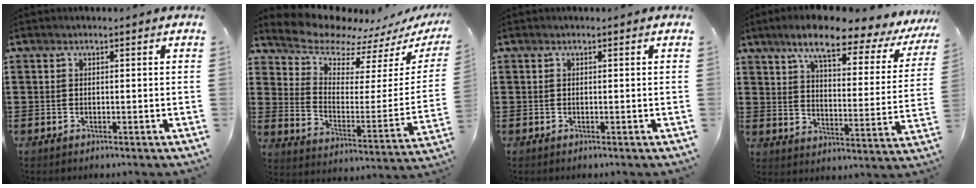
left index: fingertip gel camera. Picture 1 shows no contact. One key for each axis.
{"total": 7.8, "fx": 7.5, "fy": 2.0, "fz": 0.8, "tx": -0.056, "ty": -0.068, "tz": 0.130}
{"total": 0.0}
{"total": 9.0, "fx": 6.9, "fy": 1.3, "fz": 5.7, "tx": -0.114, "ty": -0.040, "tz": 0.106}